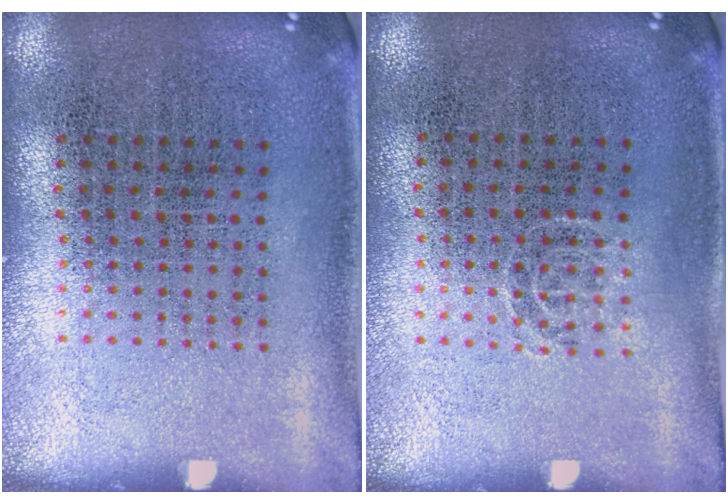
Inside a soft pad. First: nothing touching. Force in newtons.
{"total": 0.6, "press": 0.4, "slide": 0.4}